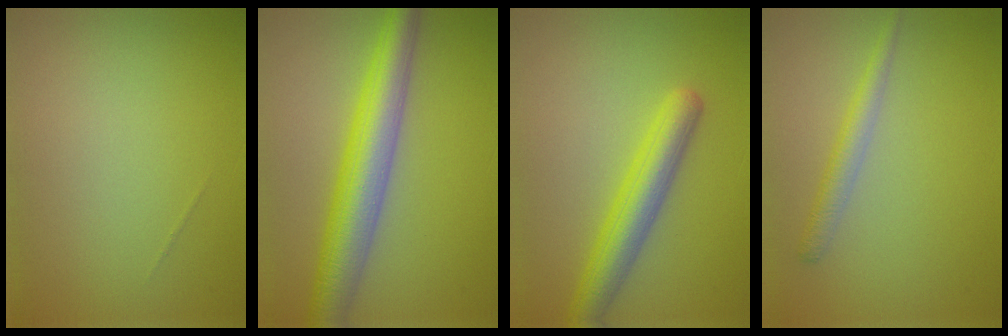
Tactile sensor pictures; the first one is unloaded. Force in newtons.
{"total": 6.9, "press": 6.9, "slide": 0.4}
{"total": 4.5, "press": 4.5, "slide": 0.2}
{"total": 1.9, "press": 1.9, "slide": 0.0}